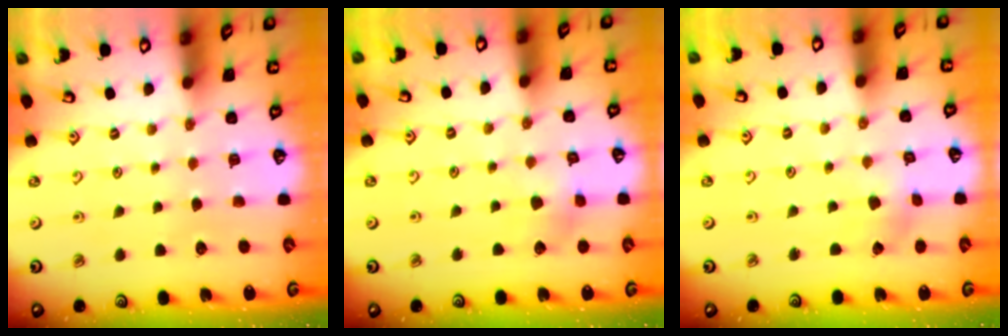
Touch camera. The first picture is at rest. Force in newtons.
{"total": 7.3, "press": 7.3, "slide": 0.5}
{"total": 2.6, "press": 2.6, "slide": 0.4}